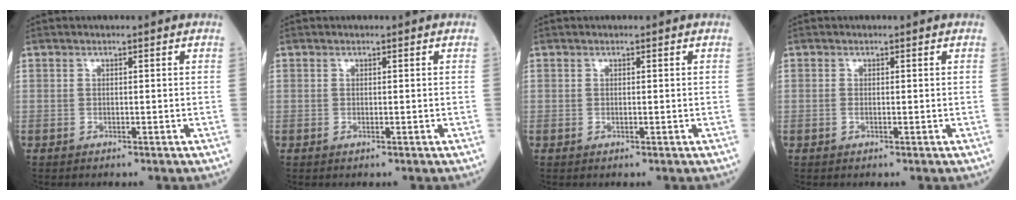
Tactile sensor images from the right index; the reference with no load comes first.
{"total": 0.0}
{"total": 0.0}
{"total": 0.0}